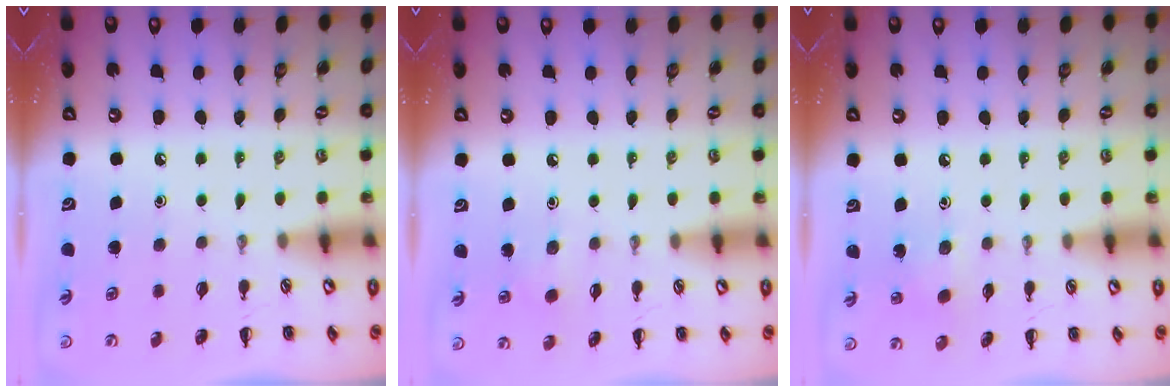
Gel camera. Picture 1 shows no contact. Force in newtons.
{"total": 1.8, "press": 1.7, "slide": 0.6}
{"total": 2.9, "press": 2.8, "slide": 0.6}